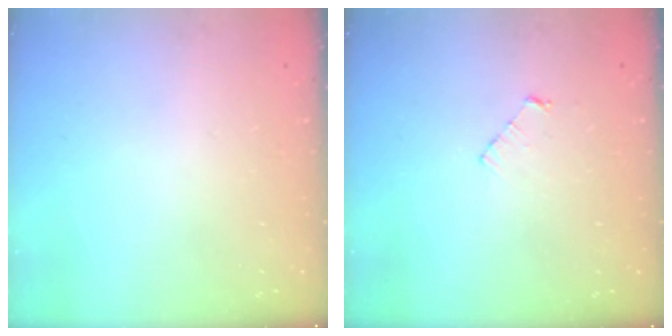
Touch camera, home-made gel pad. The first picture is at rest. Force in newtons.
{"total": 3.4, "press": 3.3, "slide": 0.3}